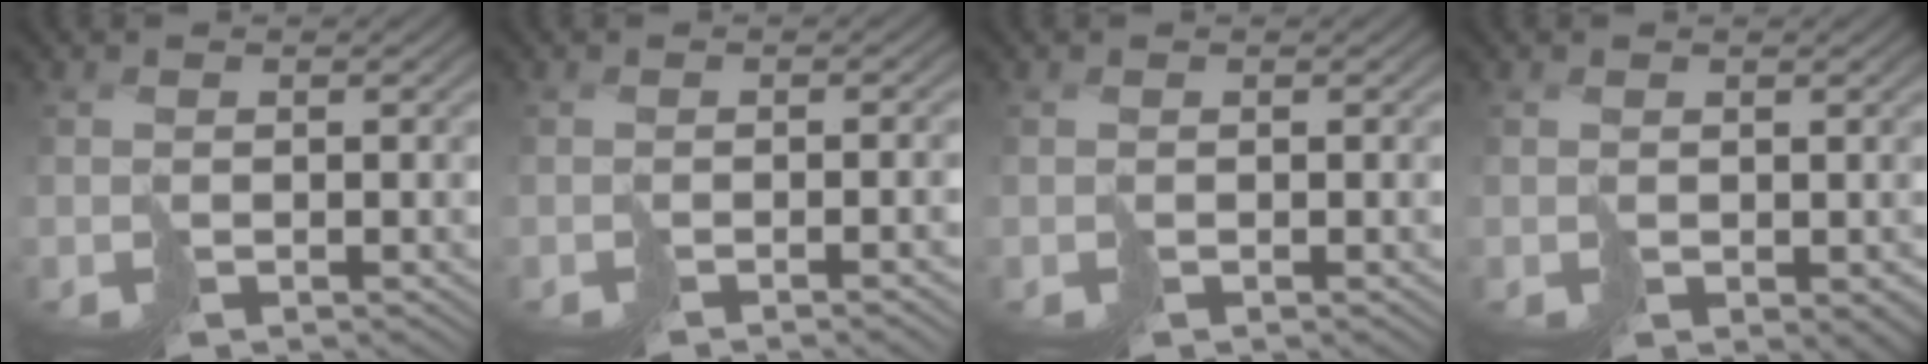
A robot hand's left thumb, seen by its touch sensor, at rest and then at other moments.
{"total": 2.5, "force": [-1.6, -0.3, 1.9], "torque": [-0.012, -0.001, -0.021]}
{"total": 0.0}
{"total": 1.9, "force": [0.2, 1.4, 1.3], "torque": [-0.029, -0.004, 0.007]}